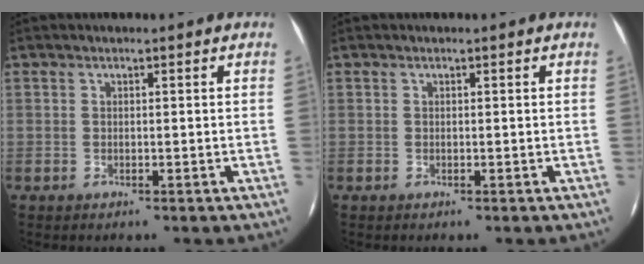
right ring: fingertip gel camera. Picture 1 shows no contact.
{"total": 0.0}